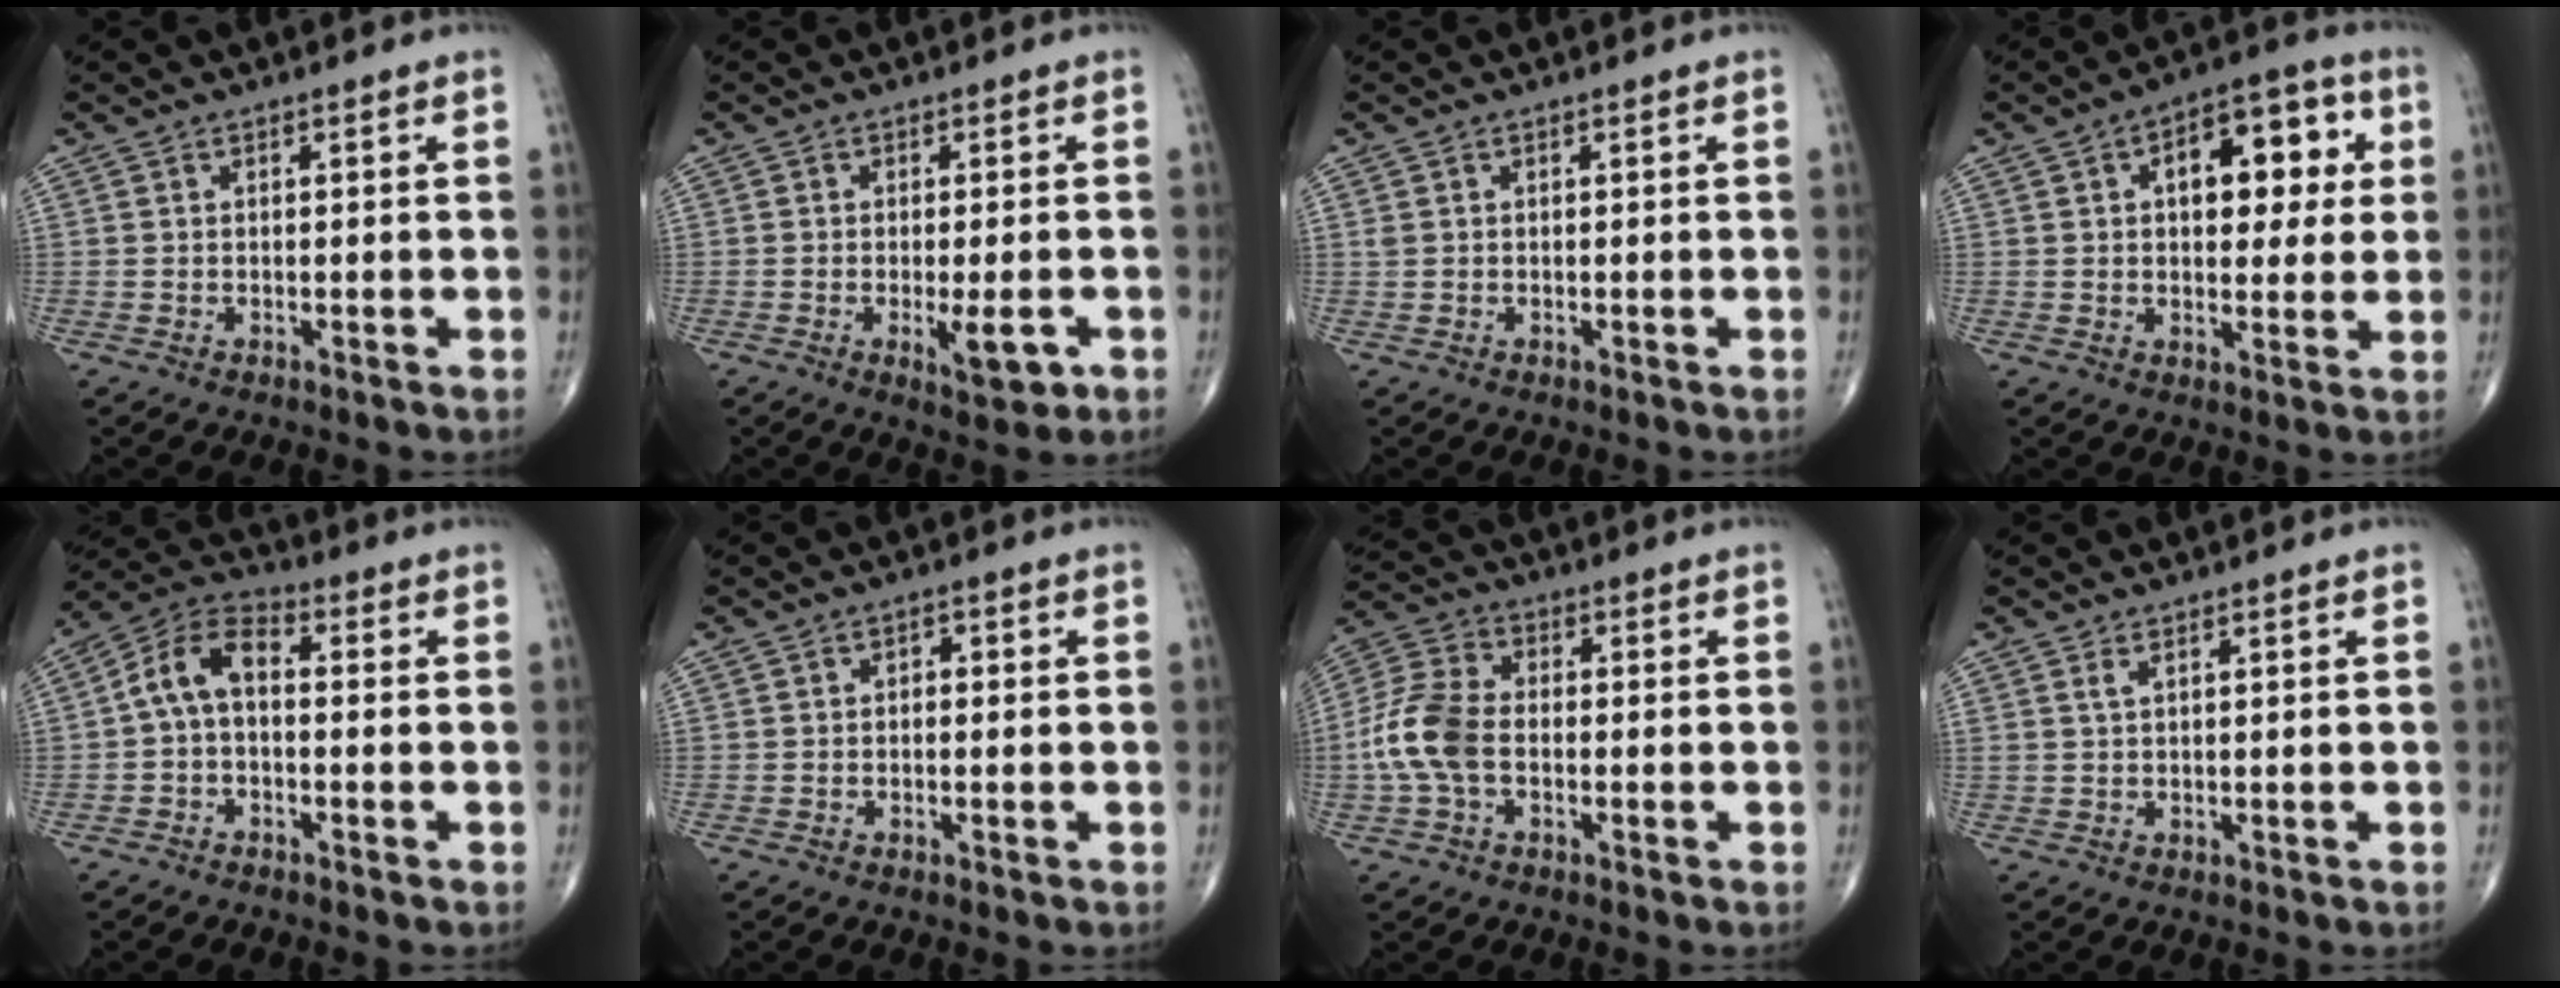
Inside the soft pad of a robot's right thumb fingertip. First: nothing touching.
{"total": 5.5, "force": [-1.8, 1.8, 4.9], "torque": [-0.065, -0.008, -0.022]}
{"total": 0.6, "force": [0.2, 0.5, 0.4], "torque": [-0.007, 0.005, 0.005]}
{"total": 14.1, "force": [3.4, 7.7, 11.3], "torque": [-0.113, 0.014, 0.044]}
{"total": 8.4, "force": [-0.2, 4.9, 6.8], "torque": [-0.120, 0.032, -0.021]}
{"total": 1.3, "force": [0.0, 0.9, 1.0], "torque": [-0.005, 0.006, -0.006]}
{"total": 10.4, "force": [-1.7, 6.5, 7.9], "torque": [-0.174, 0.027, -0.043]}
{"total": 1.1, "force": [0.7, 0.2, 0.8], "torque": [-0.019, 0.002, 0.015]}